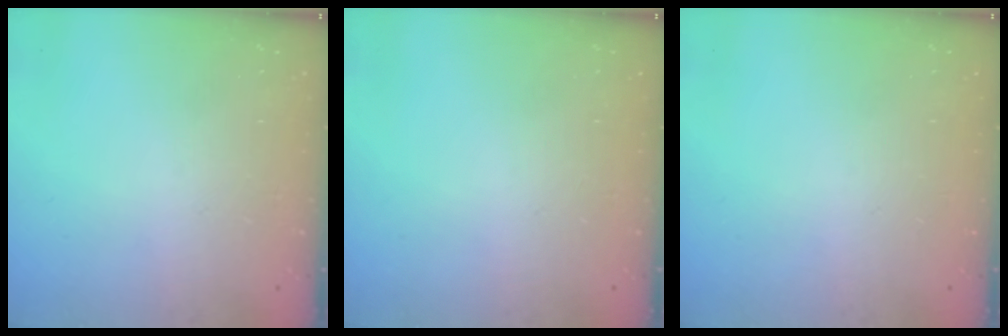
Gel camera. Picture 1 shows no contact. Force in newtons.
{"total": 0.0}
{"total": 0.0}